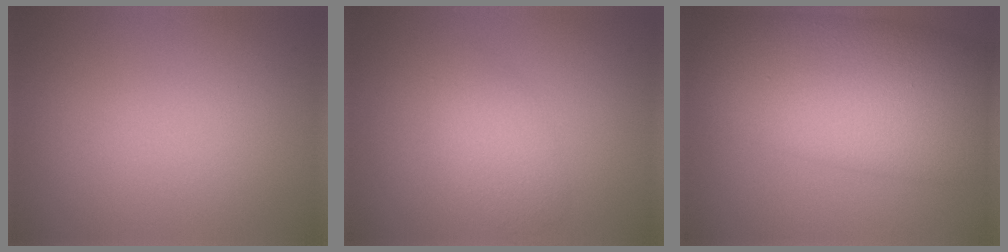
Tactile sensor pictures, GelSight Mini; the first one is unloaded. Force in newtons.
{"total": 2.6, "press": 2.6, "slide": 0.2}
{"total": 13.1, "press": 13.1, "slide": 0.2}